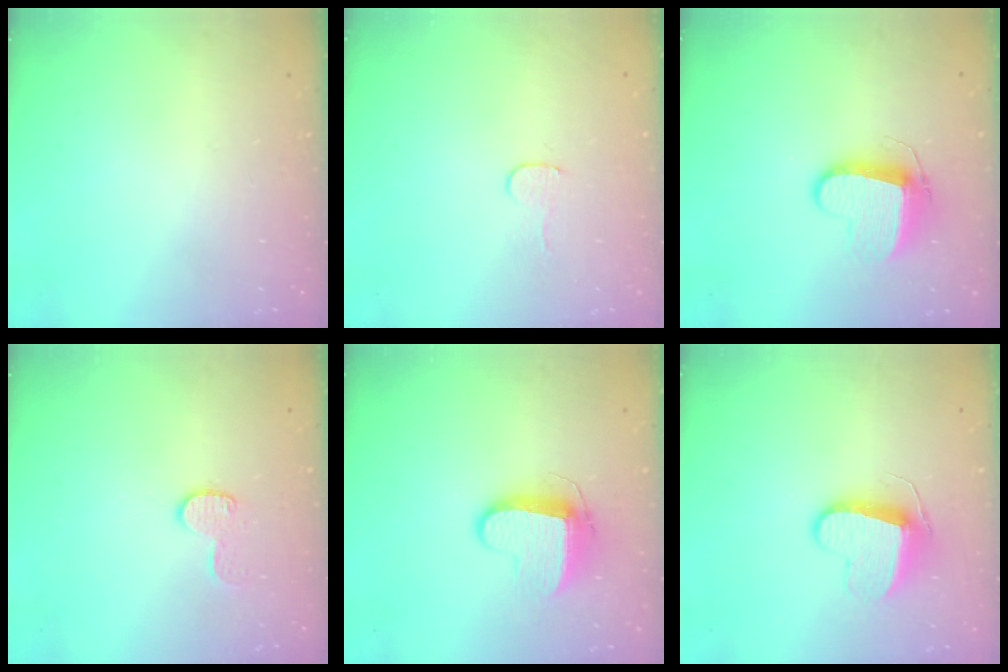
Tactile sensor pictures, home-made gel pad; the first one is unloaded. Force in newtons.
{"total": 4.1, "press": 4.1, "slide": 0.3}
{"total": 9.4, "press": 9.4, "slide": 0.2}
{"total": 8.0, "press": 8.0, "slide": 0.2}
{"total": 9.3, "press": 9.3, "slide": 0.5}
{"total": 9.7, "press": 9.7, "slide": 0.3}